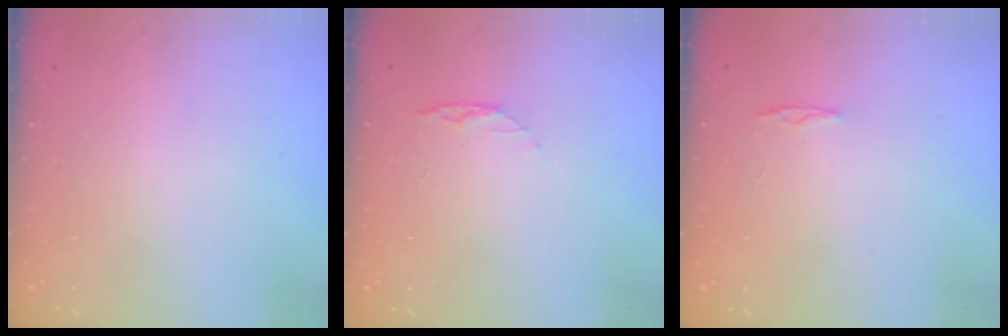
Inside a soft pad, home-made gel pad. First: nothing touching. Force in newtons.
{"total": 4.9, "press": 4.8, "slide": 0.5}
{"total": 4.0, "press": 3.9, "slide": 0.4}